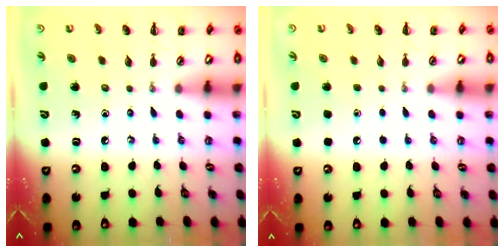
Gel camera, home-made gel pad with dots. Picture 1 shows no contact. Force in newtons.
{"total": 1.7, "press": 1.7, "slide": 0.1}